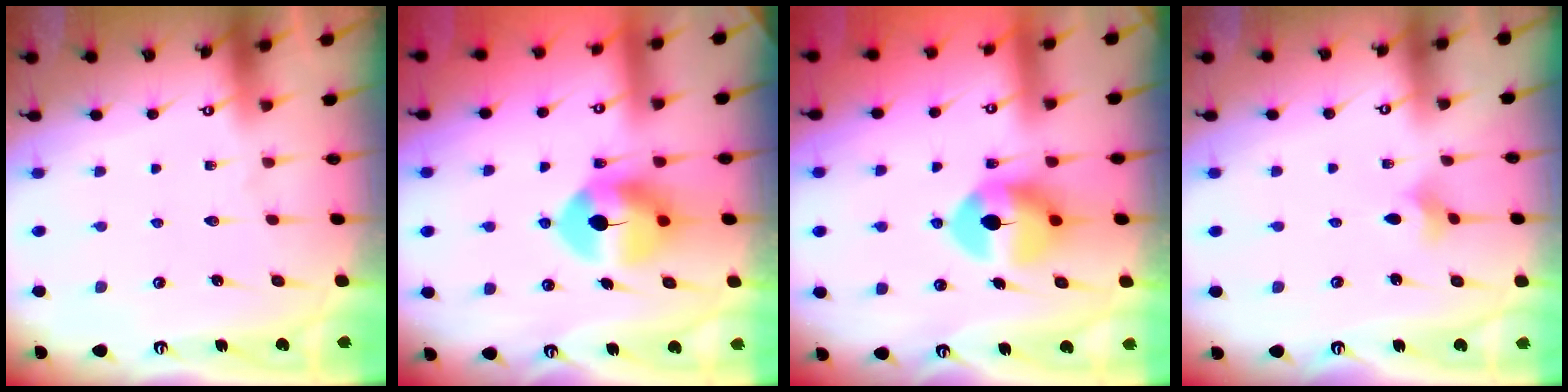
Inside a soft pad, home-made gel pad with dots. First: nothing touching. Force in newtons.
{"total": 9.7, "press": 9.6, "slide": 1.5}
{"total": 9.6, "press": 9.5, "slide": 1.4}
{"total": 2.6, "press": 2.6, "slide": 0.5}